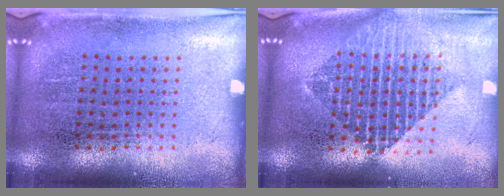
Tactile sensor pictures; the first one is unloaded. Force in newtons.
{"total": 2.1, "press": 1.7, "slide": 1.2}